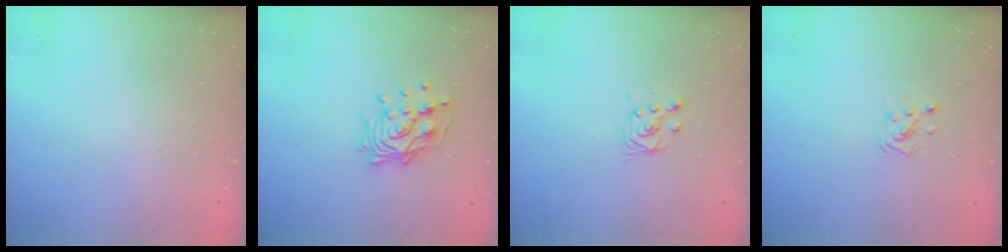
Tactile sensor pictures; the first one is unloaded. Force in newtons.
{"total": 13.7, "press": 13.6, "slide": 1.7}
{"total": 4.1, "press": 4.1, "slide": 0.3}
{"total": 4.3, "press": 4.1, "slide": 1.2}